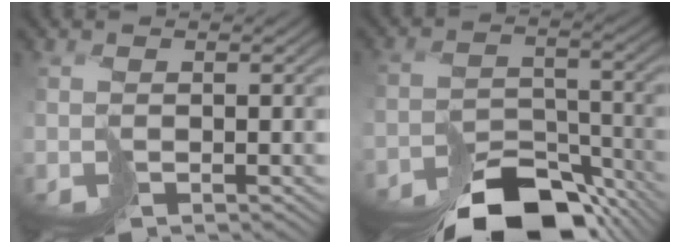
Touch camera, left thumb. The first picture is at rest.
{"total": 12.4, "force": [-10.8, 4.2, 4.6], "torque": [-0.061, -0.010, -0.153]}